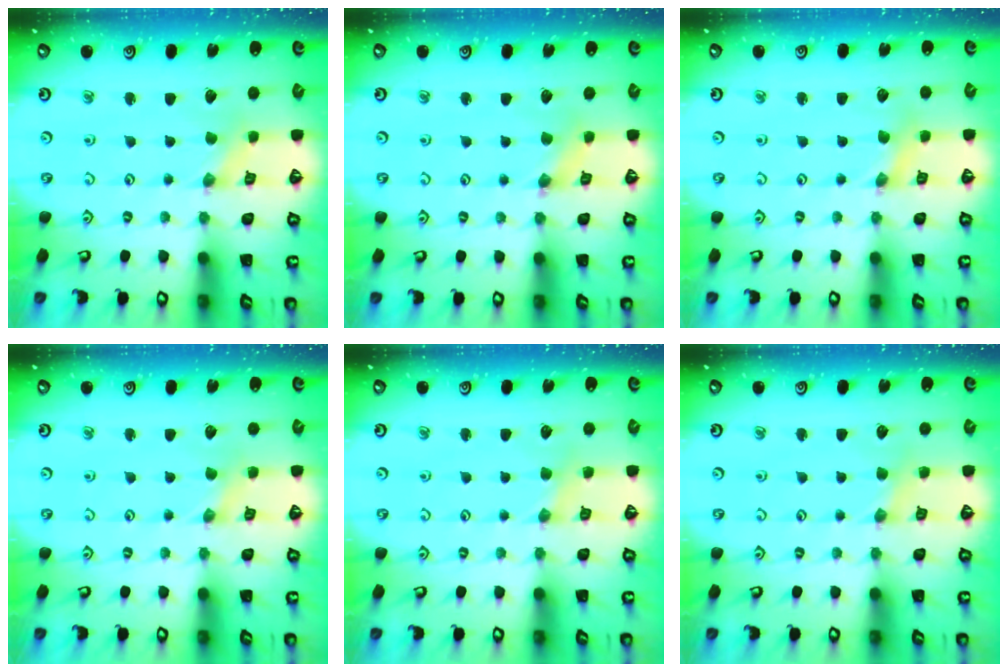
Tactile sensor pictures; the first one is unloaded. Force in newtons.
{"total": 1.3, "press": 1.3, "slide": 0.3}
{"total": 1.9, "press": 1.9, "slide": 0.3}
{"total": 0.0}
{"total": 2.9, "press": 2.8, "slide": 0.6}
{"total": 2.9, "press": 2.8, "slide": 0.6}